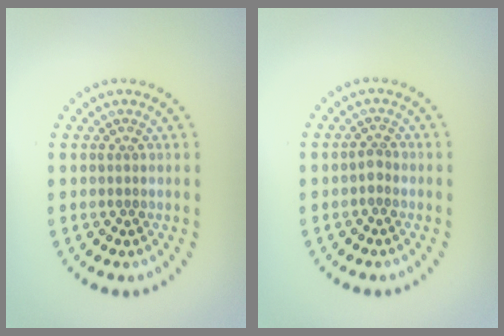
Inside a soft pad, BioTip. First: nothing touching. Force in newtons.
{"total": 1.0, "press": 0.7, "slide": 0.7}